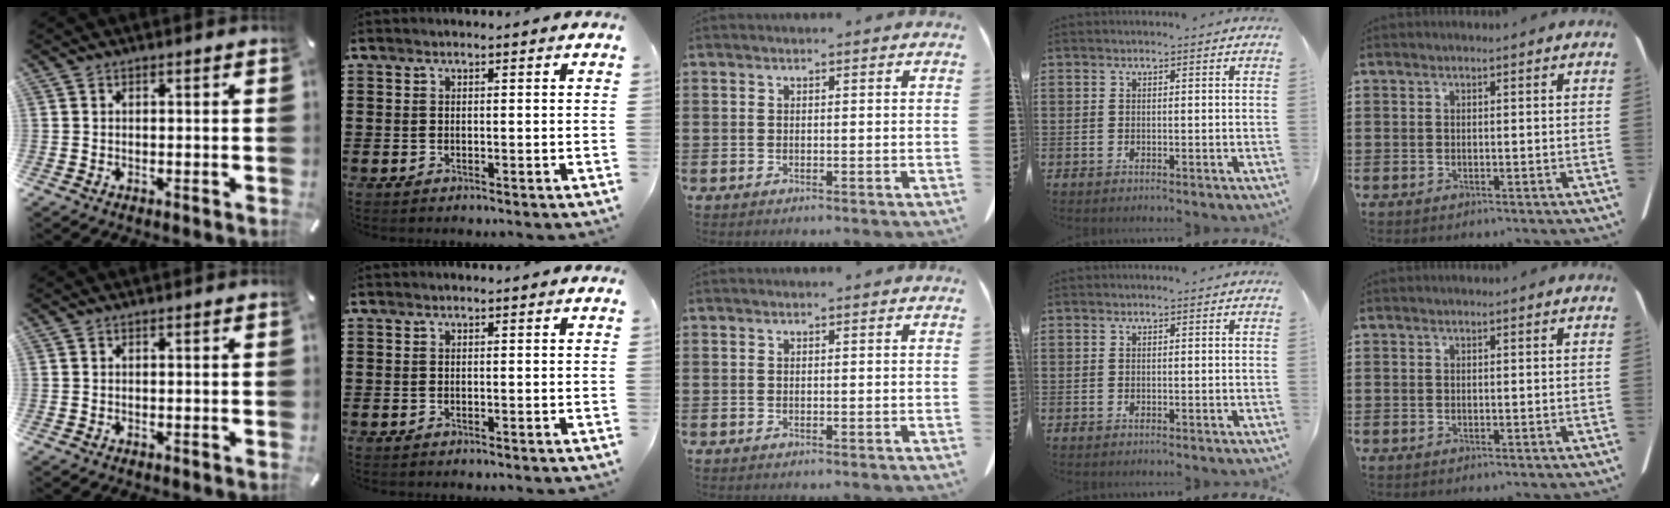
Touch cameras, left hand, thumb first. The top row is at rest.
{}